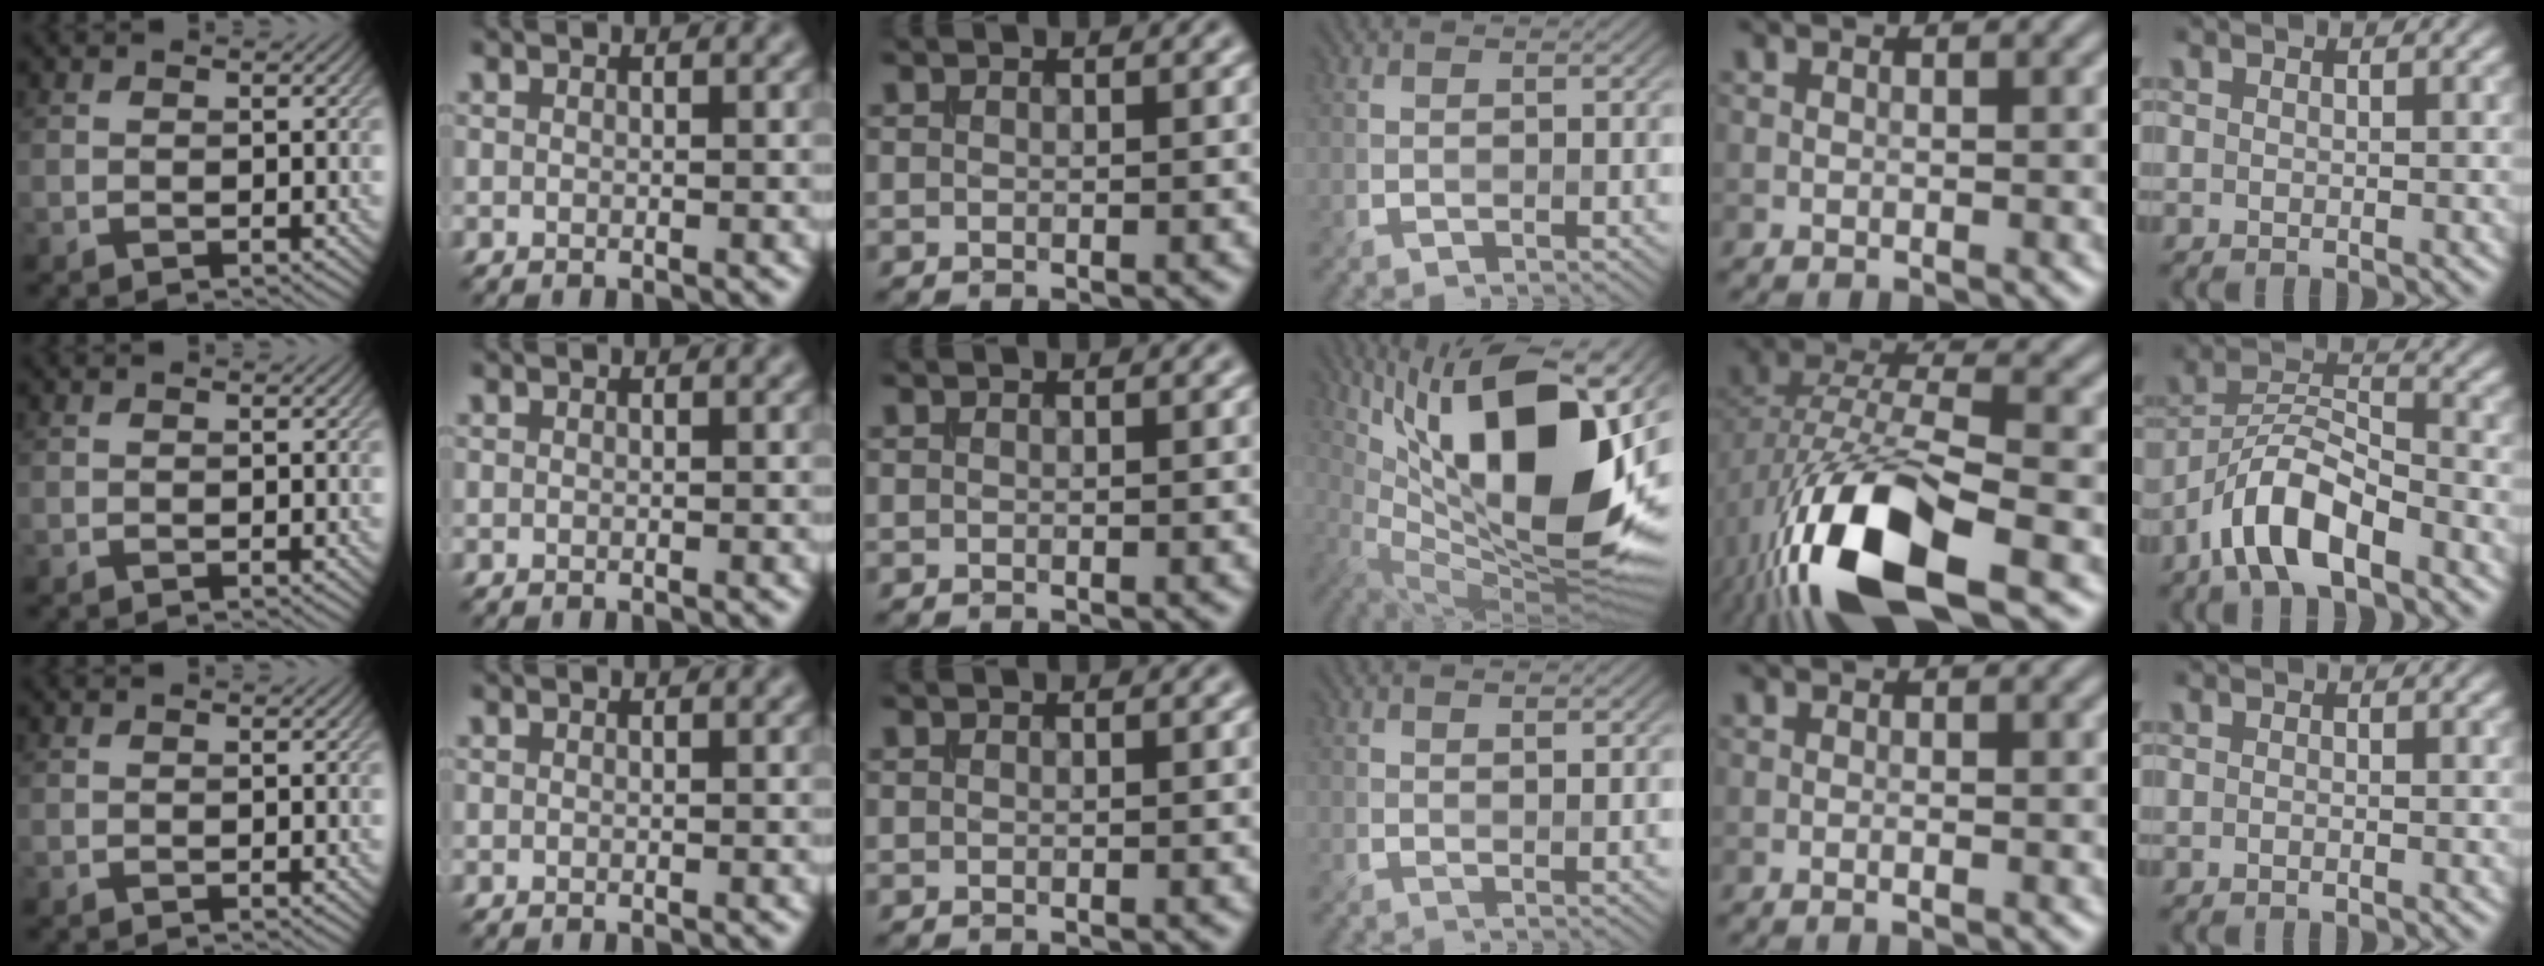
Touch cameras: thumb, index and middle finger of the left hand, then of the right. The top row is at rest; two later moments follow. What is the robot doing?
{"motion": "insert", "object": "bucket"}